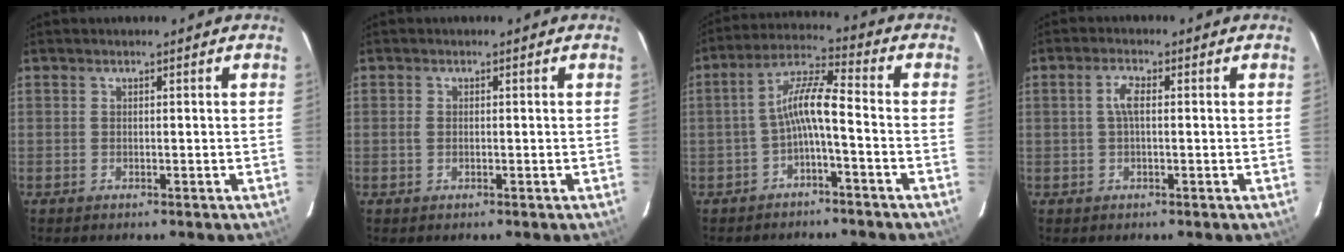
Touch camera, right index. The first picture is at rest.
{"total": 0.9, "force": [-0.1, 0.7, 0.7], "torque": [-0.015, -0.002, -0.002]}
{"total": 6.9, "force": [-2.5, 0.9, 6.4], "torque": [-0.144, 0.019, -0.045]}
{"total": 2.8, "force": [0.2, 0.9, 2.6], "torque": [-0.055, 0.007, 0.003]}